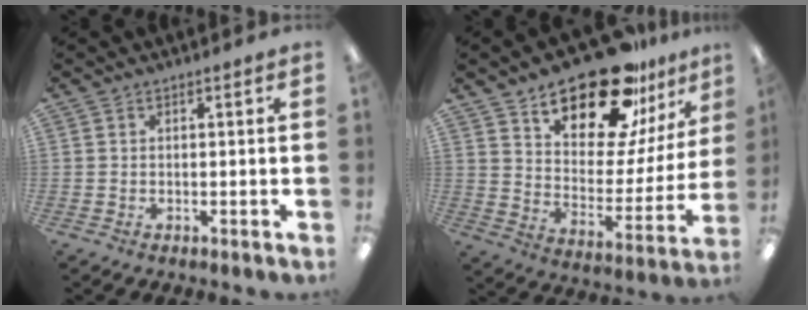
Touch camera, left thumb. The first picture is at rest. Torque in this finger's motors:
{"motor_torque": [0.39, 0.75, 1.26, -1.51, 0.11]}